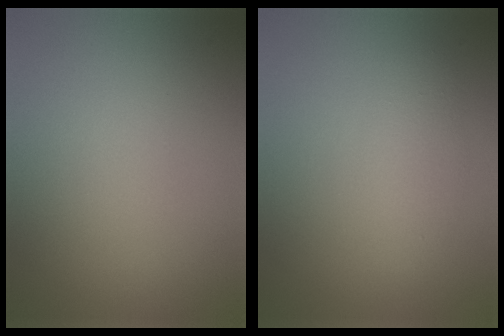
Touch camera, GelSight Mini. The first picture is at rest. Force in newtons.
{"total": 2.3, "press": 2.3, "slide": 0.0}